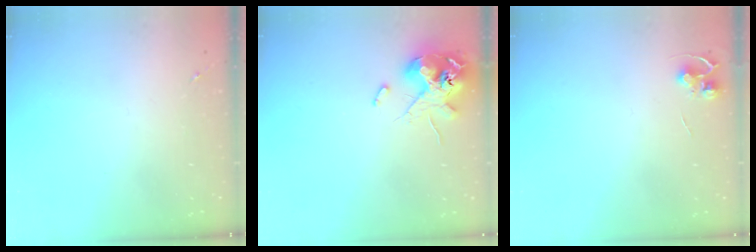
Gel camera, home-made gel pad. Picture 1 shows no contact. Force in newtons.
{"total": 12.7, "press": 12.5, "slide": 2.2}
{"total": 5.7, "press": 5.6, "slide": 0.4}